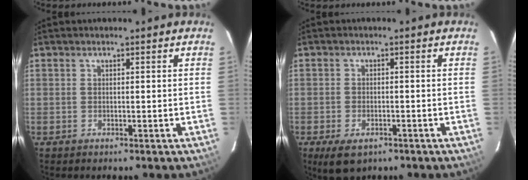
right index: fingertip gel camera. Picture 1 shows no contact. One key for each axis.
{"total": 5.7, "fx": -3.3, "fy": 3.1, "fz": 3.4, "tx": -0.078, "ty": -0.020, "tz": -0.055}